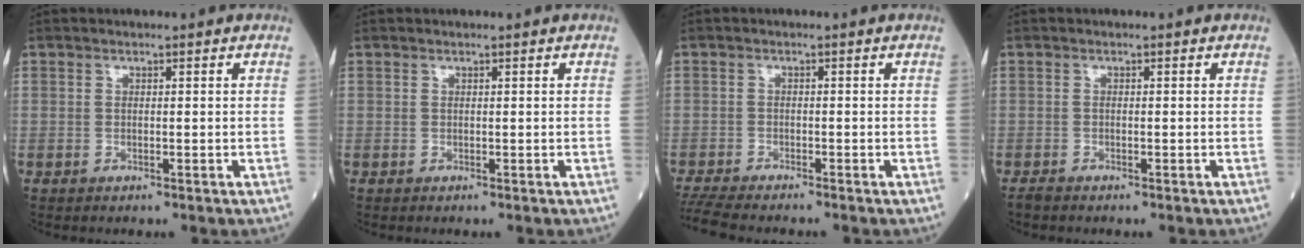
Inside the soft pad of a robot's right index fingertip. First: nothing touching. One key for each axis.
{"total": 0.0}
{"total": 6.2, "fx": -5.8, "fy": 0.7, "fz": 2.2, "tx": -0.042, "ty": -0.018, "tz": -0.102}
{"total": 1.0, "fx": -0.7, "fy": 0.2, "fz": 0.7, "tx": -0.015, "ty": -0.002, "tz": -0.013}